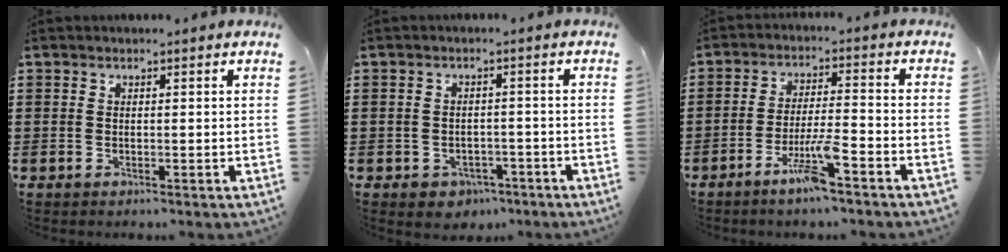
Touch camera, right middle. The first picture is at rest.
{"total": 2.2, "force": [-1.8, 1.3, 0.1], "torque": [-0.011, 0.003, -0.041]}
{"total": 6.9, "force": [-4.6, 0.4, 5.1], "torque": [-0.115, -0.013, -0.089]}